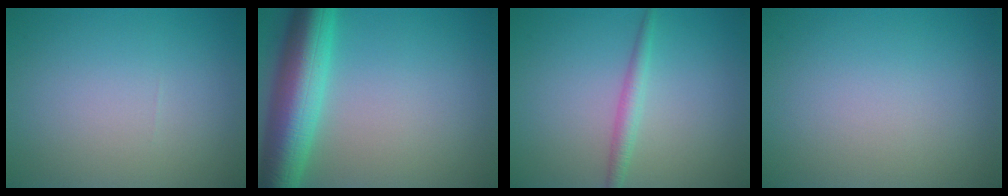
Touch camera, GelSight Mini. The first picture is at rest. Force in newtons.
{"total": 8.7, "press": 8.7, "slide": 0.3}
{"total": 1.7, "press": 1.7, "slide": 0.0}
{"total": 0.0}